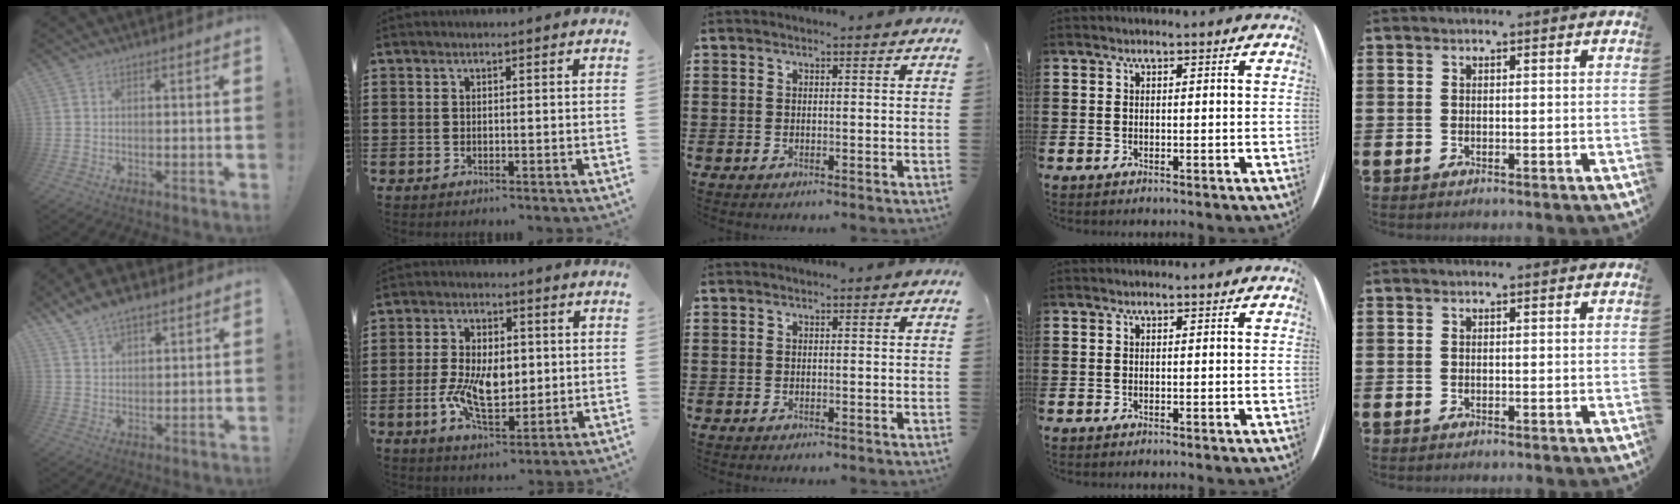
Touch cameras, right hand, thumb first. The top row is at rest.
{"thumb": {"total": 6.9, "force": [5.4, 3.1, 2.9], "torque": [-0.045, -0.029, 0.101]}, "index": {"total": 9.2, "force": [-0.5, 5.2, 7.6], "torque": [-0.138, 0.003, -0.012]}}